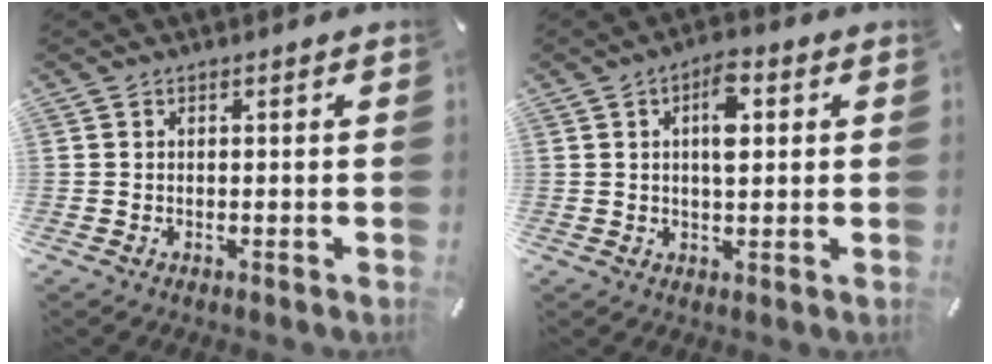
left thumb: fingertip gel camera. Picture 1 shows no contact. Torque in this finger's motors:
{"motor_torque": [0.37, 0.00, 0.30, 0.33, 0.01]}